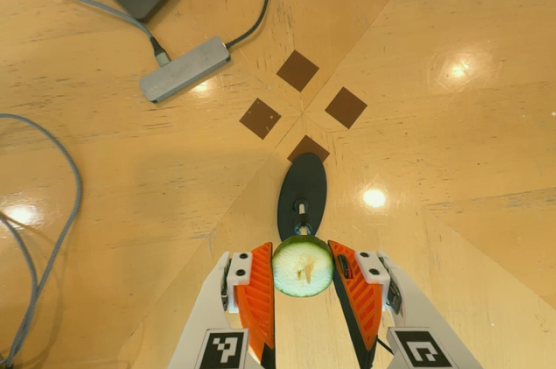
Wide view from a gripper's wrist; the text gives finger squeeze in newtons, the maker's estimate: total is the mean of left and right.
{"total": 8.6, "left": 8.9, "right": 8.4}